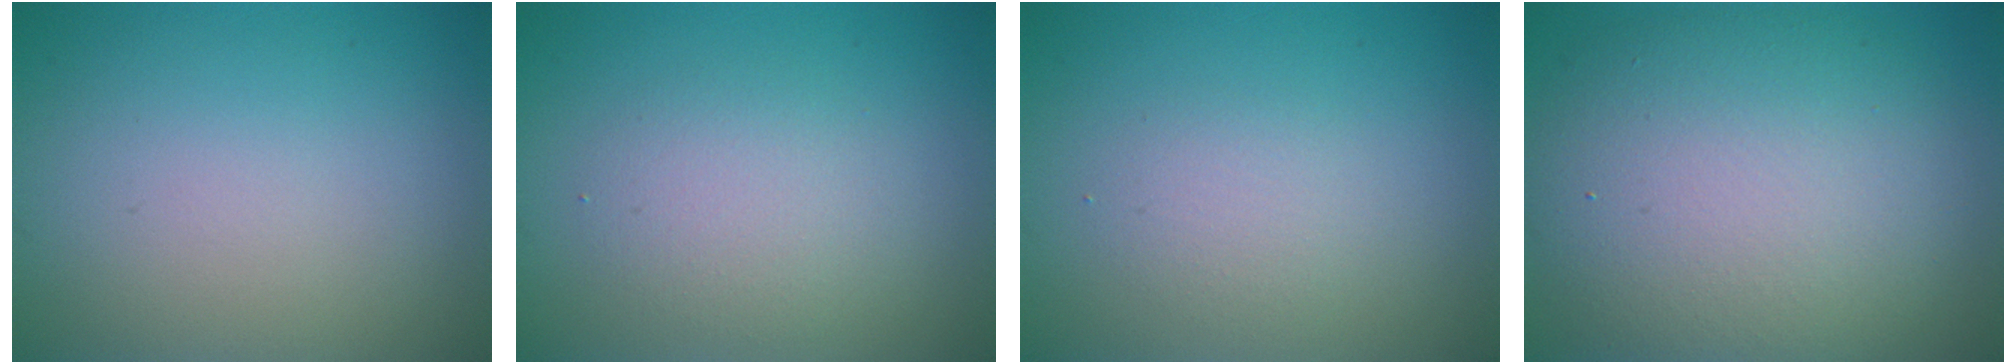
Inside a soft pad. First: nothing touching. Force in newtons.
{"total": 2.7, "press": 2.7, "slide": 0.2}
{"total": 1.6, "press": 1.6, "slide": 0.1}
{"total": 10.9, "press": 10.8, "slide": 1.1}